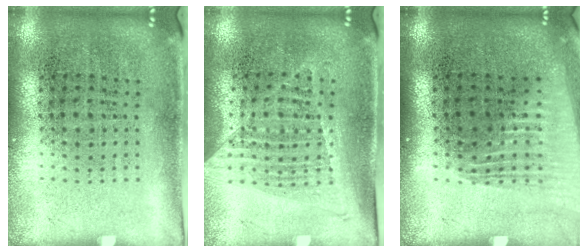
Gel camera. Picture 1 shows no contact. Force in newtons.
{"total": 1.3, "press": 1.2, "slide": 0.6}
{"total": 1.4, "press": 1.3, "slide": 0.6}